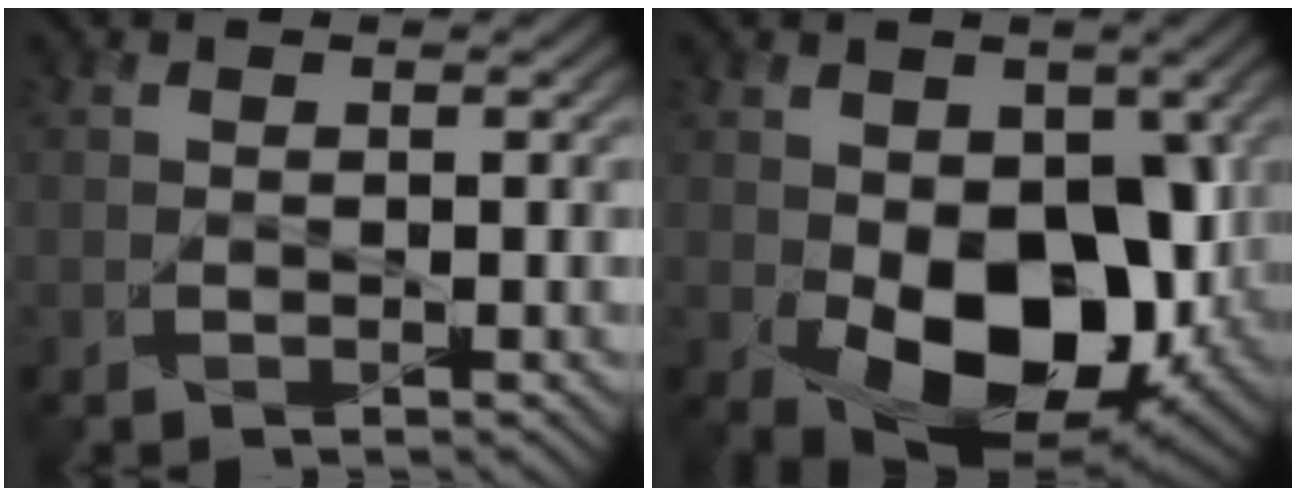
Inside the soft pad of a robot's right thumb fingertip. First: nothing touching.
{"total": 13.9, "force": [-2.4, 8.9, 10.4], "torque": [-0.163, -0.035, -0.031]}